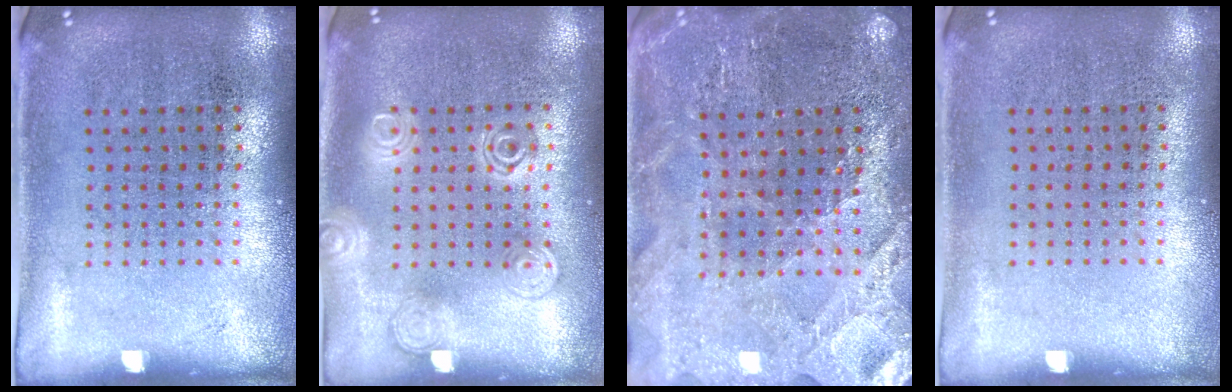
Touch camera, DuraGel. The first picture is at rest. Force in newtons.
{"total": 1.3, "press": 1.3, "slide": 0.1}
{"total": 2.6, "press": 2.6, "slide": 0.4}
{"total": 0.0}